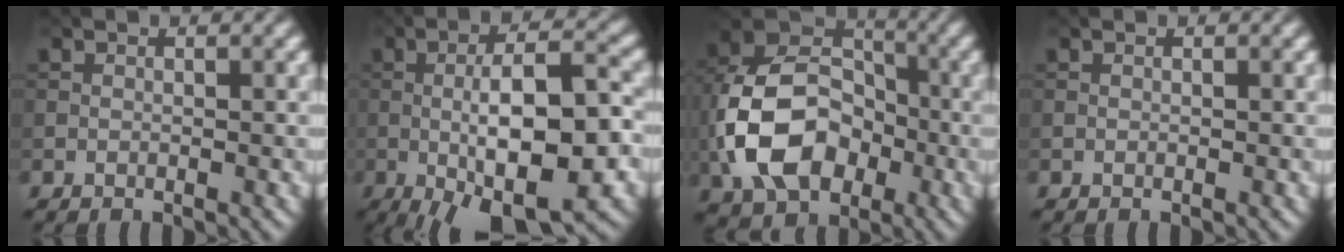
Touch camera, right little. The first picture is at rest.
{"total": 12.0, "force": [-2.8, 3.7, 11.0], "torque": [-0.165, 0.002, -0.043]}
{"total": 11.9, "force": [-3.0, 8.3, 8.0], "torque": [-0.166, 0.003, -0.065]}
{"total": 0.0}